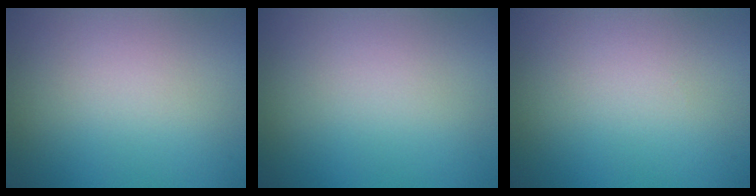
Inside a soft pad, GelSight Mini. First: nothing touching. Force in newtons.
{"total": 0.0}
{"total": 0.0}